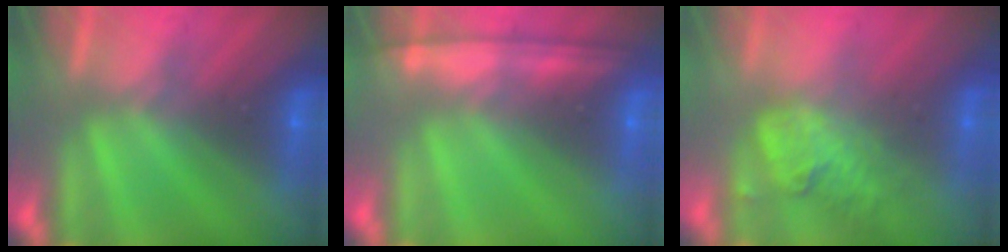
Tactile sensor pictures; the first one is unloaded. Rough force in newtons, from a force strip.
{"total": 1.1}
{"total": 2.2}